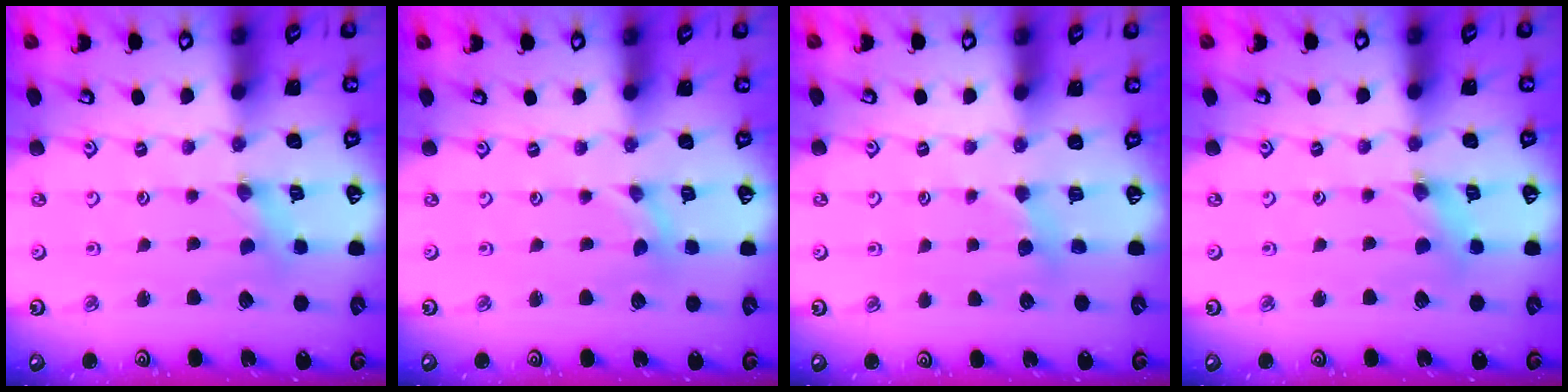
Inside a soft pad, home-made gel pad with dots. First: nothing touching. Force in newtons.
{"total": 0.0}
{"total": 3.6, "press": 3.6, "slide": 0.5}
{"total": 1.8, "press": 1.8, "slide": 0.3}